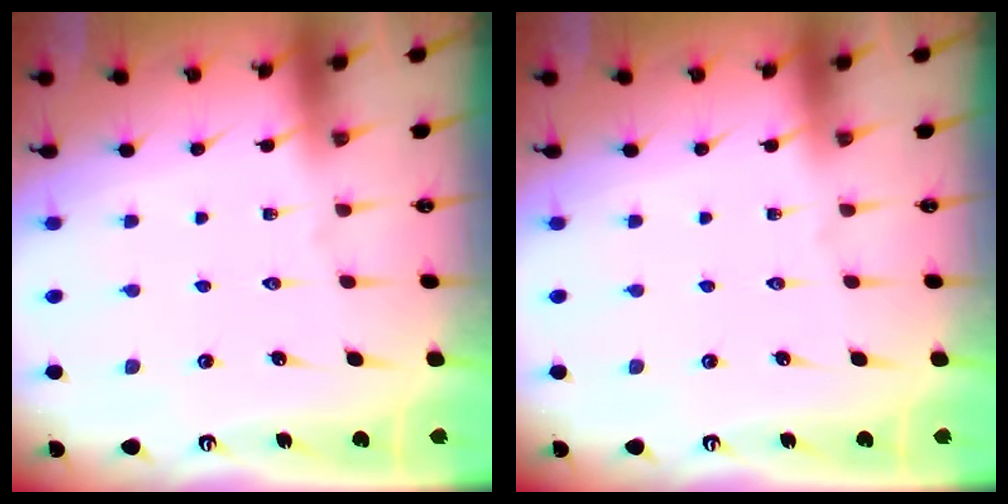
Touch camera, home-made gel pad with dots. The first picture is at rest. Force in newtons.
{"total": 0.0}